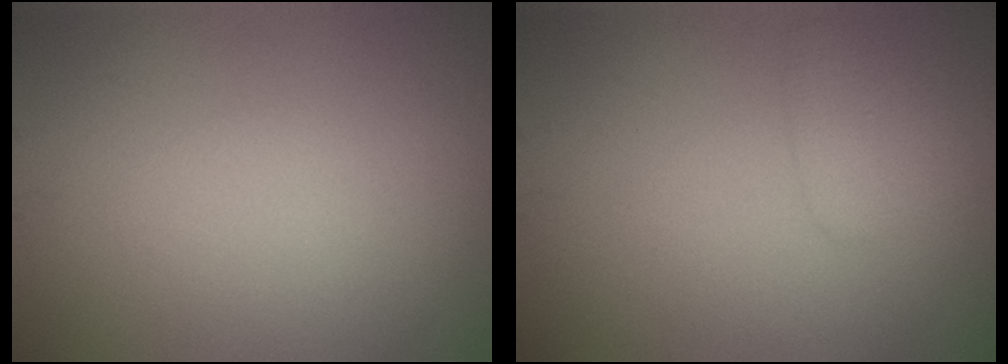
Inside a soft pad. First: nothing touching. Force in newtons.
{"total": 1.8, "press": 1.8, "slide": 0.1}